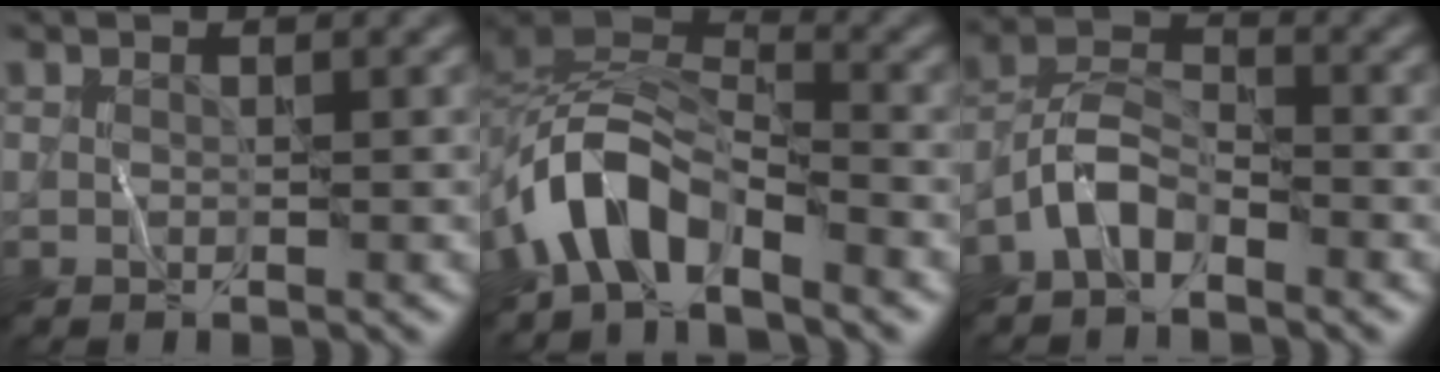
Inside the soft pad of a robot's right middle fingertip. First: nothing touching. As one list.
[{"total": 6.3, "force": [-3.8, 3.0, 4.0], "torque": [-0.061, 0.005, -0.081]}, {"total": 3.4, "force": [-2.3, 1.7, 1.9], "torque": [-0.032, 0.012, -0.056]}]